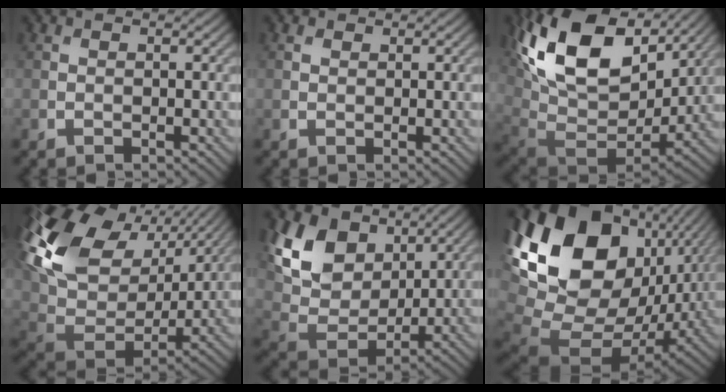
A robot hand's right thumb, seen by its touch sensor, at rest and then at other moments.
{"total": 0.9, "force": [0.5, 0.7, 0.4], "torque": [-0.009, 0.000, 0.010]}
{"total": 19.8, "force": [8.8, 11.8, 13.3], "torque": [-0.273, 0.031, 0.160]}
{"total": 18.1, "force": [8.2, 11.2, 11.7], "torque": [-0.301, 0.025, 0.160]}
{"total": 12.2, "force": [5.4, 8.3, 7.0], "torque": [-0.172, 0.006, 0.097]}
{"total": 21.8, "force": [5.6, 15.0, 14.8], "torque": [-0.326, 0.001, 0.133]}